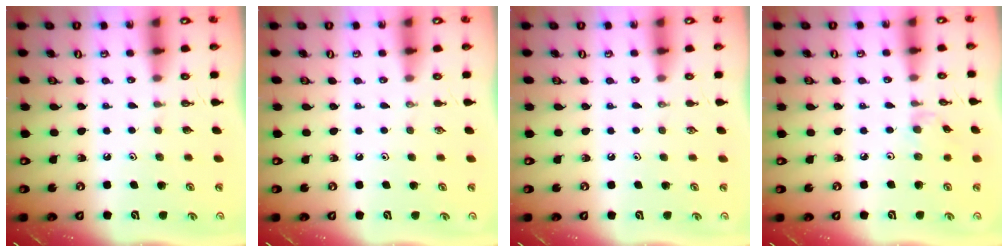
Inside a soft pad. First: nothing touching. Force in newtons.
{"total": 0.0}
{"total": 0.0}
{"total": 1.6, "press": 1.5, "slide": 0.4}